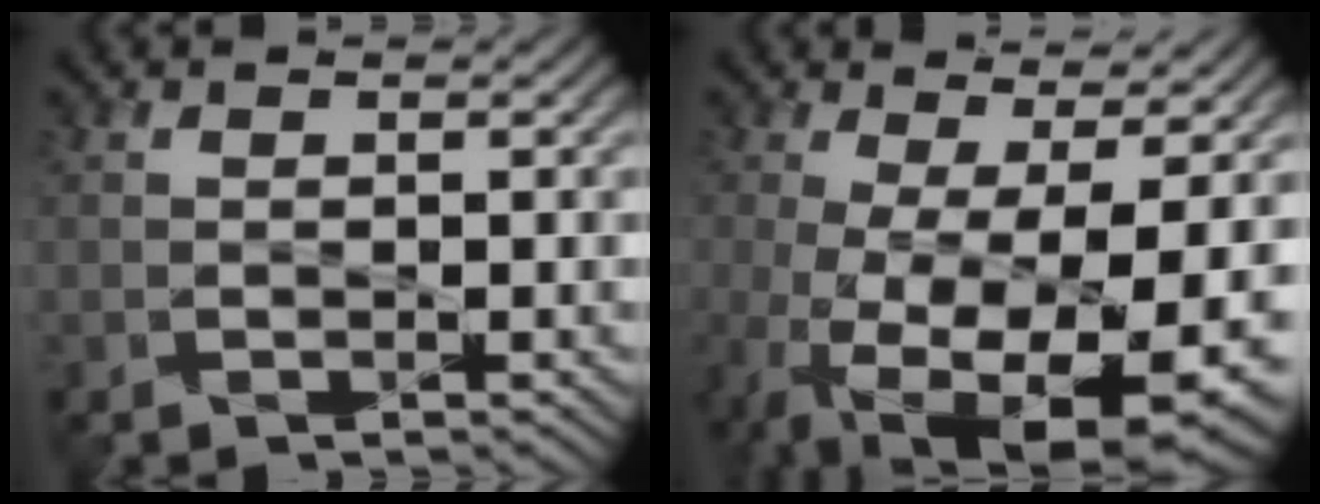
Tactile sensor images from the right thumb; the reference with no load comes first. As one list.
[{"total": 16.3, "force": [-5.8, 6.5, 13.8], "torque": [-0.272, -0.051, -0.070]}]